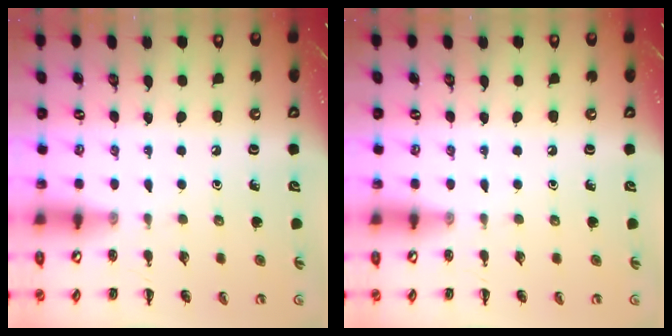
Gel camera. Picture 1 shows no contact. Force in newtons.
{"total": 0.0}